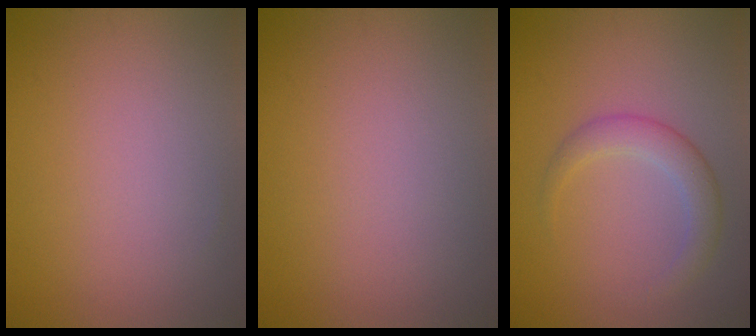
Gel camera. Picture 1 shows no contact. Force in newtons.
{"total": 0.0}
{"total": 2.8, "press": 2.8, "slide": 0.1}